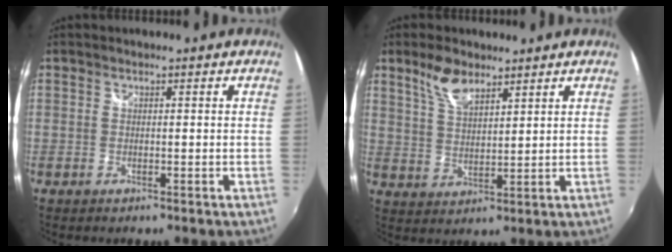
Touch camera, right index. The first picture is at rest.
{"total": 6.5, "force": [4.6, 2.8, 3.7], "torque": [-0.068, 0.006, 0.091]}